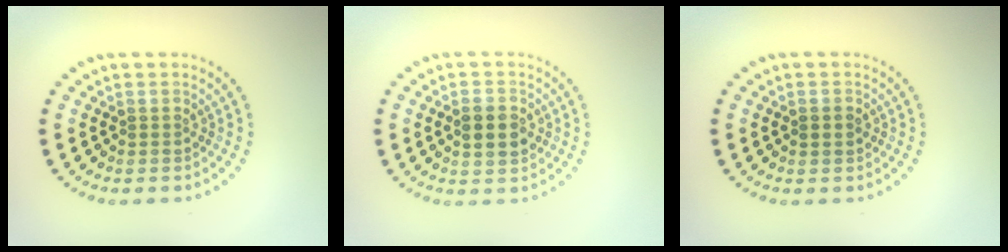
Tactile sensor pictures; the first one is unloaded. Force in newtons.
{"total": 2.8, "press": 2.7, "slide": 0.2}
{"total": 1.4, "press": 1.4, "slide": 0.1}